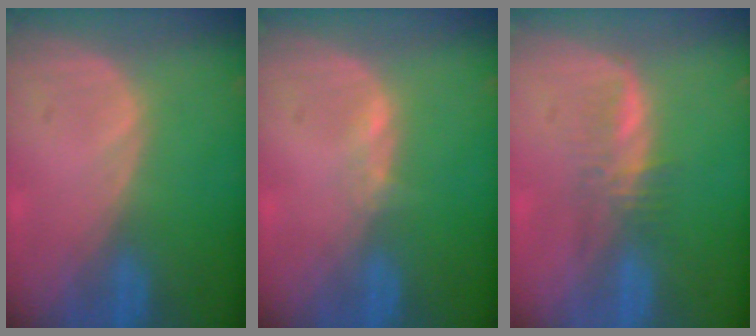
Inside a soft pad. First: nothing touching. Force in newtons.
{"total": 1.1, "press": 1.1, "slide": 0.3}
{"total": 3.1, "press": 3.1, "slide": 0.5}